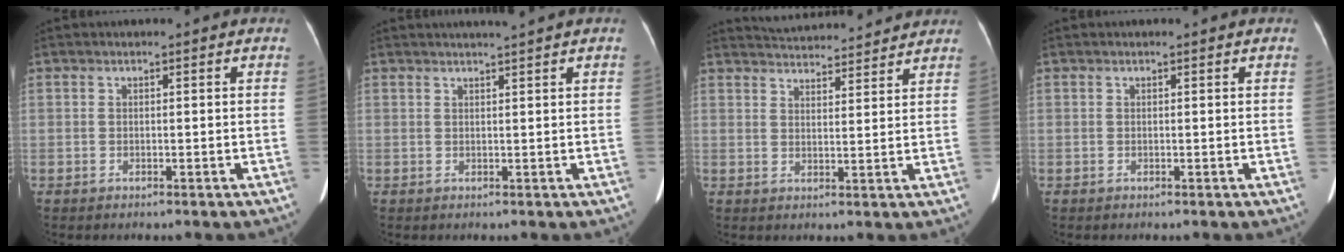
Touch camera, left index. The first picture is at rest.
{"total": 2.6, "force": [2.3, -0.9, 0.9], "torque": [-0.009, 0.005, 0.037]}
{"total": 12.6, "force": [12.1, 1.8, 3.0], "torque": [-0.051, 0.022, 0.166]}
{"total": 0.7, "force": [0.7, 0.1, 0.2], "torque": [-0.009, 0.011, 0.010]}